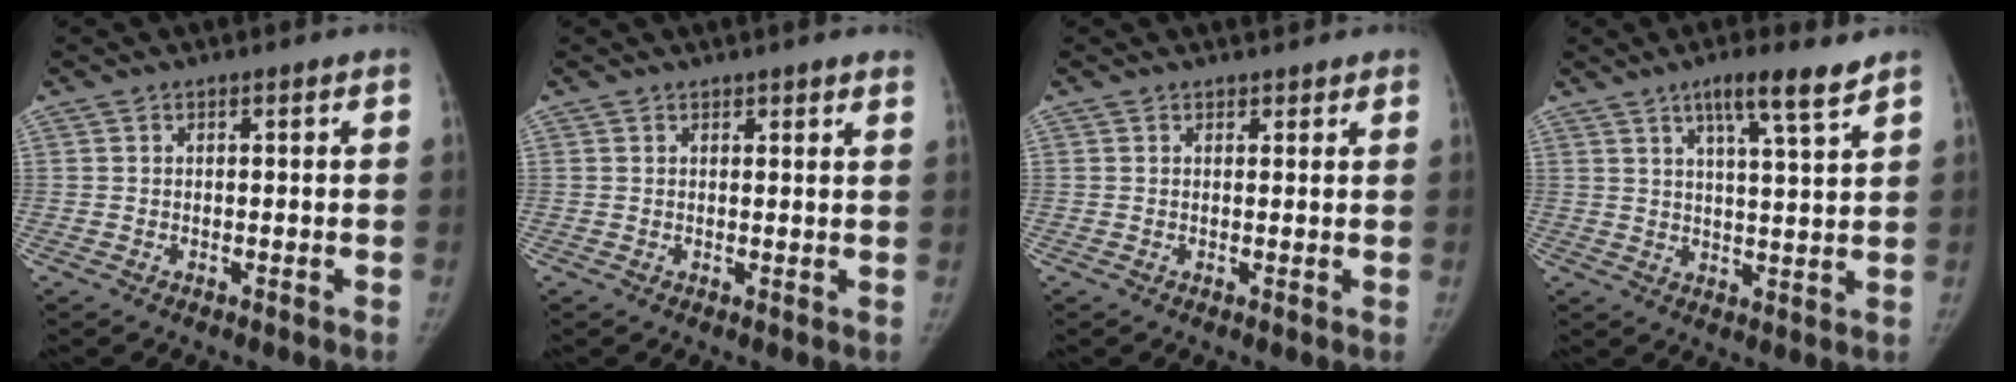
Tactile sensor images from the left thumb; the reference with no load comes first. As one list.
[{"total": 4.2, "force": [3.4, 0.6, 2.4], "torque": [-0.017, -0.001, 0.038]}, {"total": 2.2, "force": [1.9, 0.9, 0.7], "torque": [0.010, -0.002, 0.021]}, {"total": 8.3, "force": [5.6, 0.7, 6.1], "torque": [-0.093, -0.029, 0.090]}]